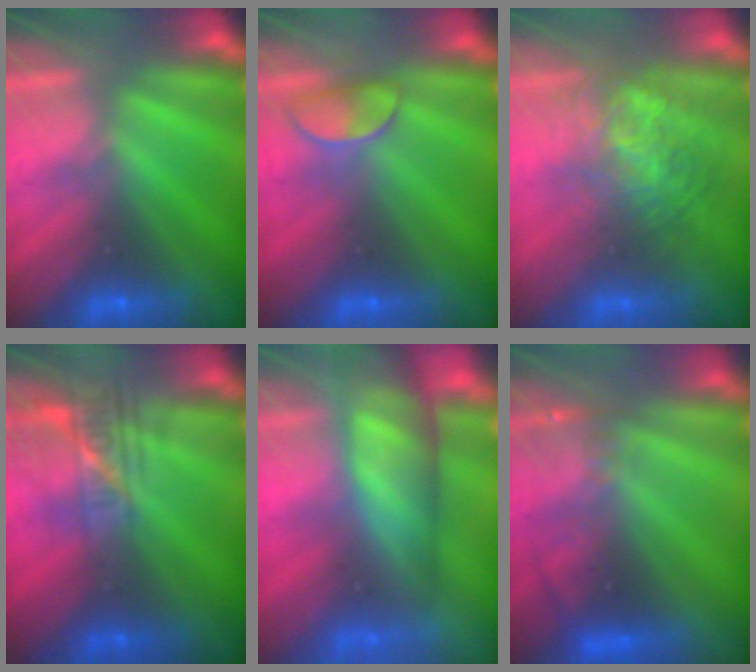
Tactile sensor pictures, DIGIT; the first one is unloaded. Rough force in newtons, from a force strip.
{"total": 2.5}
{"total": 3.7}
{"total": 2.3}
{"total": 9.0}
{"total": 3.1}